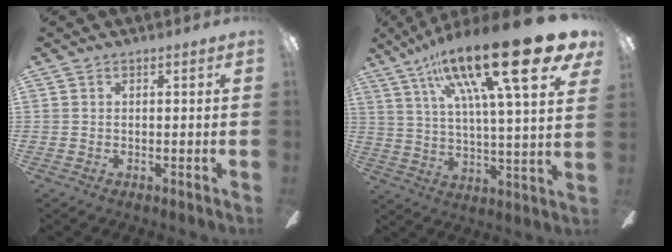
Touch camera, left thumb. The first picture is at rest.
{"total": 27.0, "force": [15.5, 5.6, 21.4], "torque": [-0.353, -0.083, 0.240]}